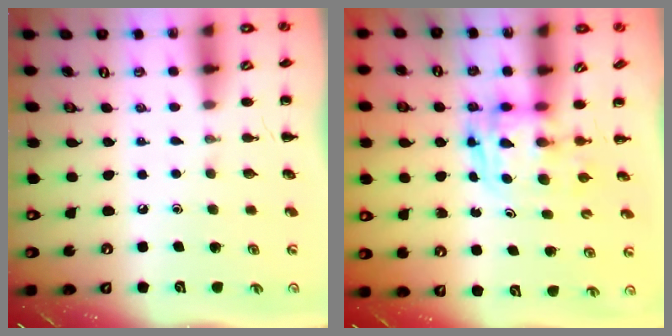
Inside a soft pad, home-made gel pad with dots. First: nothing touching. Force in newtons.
{"total": 2.7, "press": 2.7, "slide": 0.2}